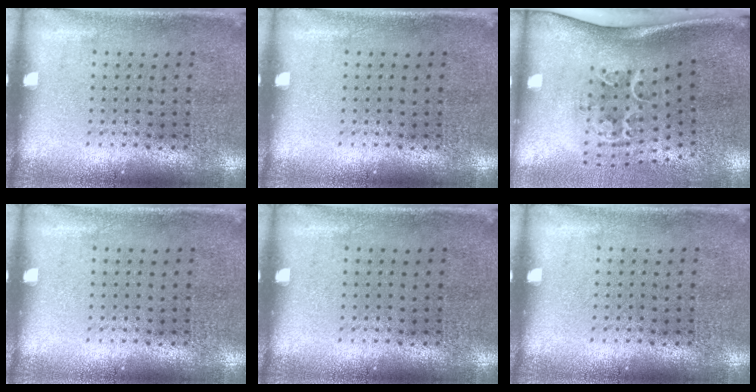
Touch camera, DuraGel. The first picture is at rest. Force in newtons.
{"total": 0.0}
{"total": 2.1, "press": 1.3, "slide": 1.6}
{"total": 0.0}
{"total": 0.0}
{"total": 0.0}